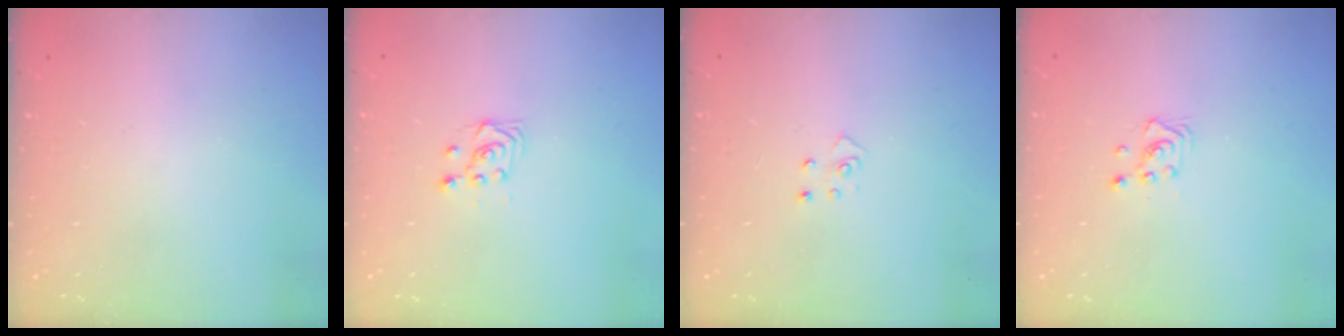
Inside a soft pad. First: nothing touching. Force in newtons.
{"total": 3.2, "press": 2.9, "slide": 1.2}
{"total": 4.2, "press": 4.2, "slide": 0.3}
{"total": 2.8, "press": 2.8, "slide": 0.3}